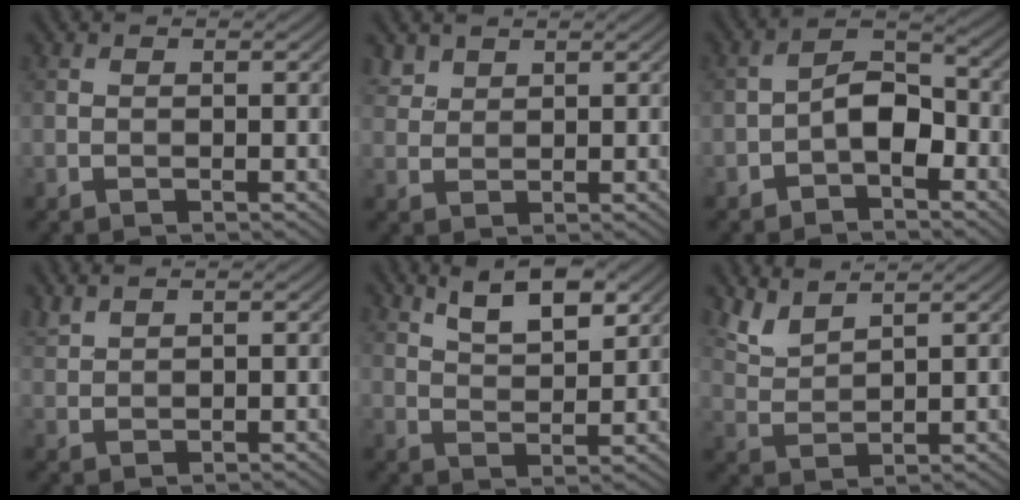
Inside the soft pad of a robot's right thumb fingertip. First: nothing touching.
{"total": 2.3, "force": [1.8, 1.3, 0.7], "torque": [-0.021, 0.002, 0.044]}
{"total": 4.8, "force": [-2.2, 2.7, 3.4], "torque": [-0.051, 0.017, -0.047]}
{"total": 2.0, "force": [1.9, 0.2, 0.6], "torque": [-0.021, 0.006, 0.045]}
{"total": 6.5, "force": [4.2, 2.3, 4.4], "torque": [-0.086, 0.005, 0.082]}
{"total": 4.1, "force": [3.5, 0.8, 1.9], "torque": [-0.055, -0.001, 0.080]}